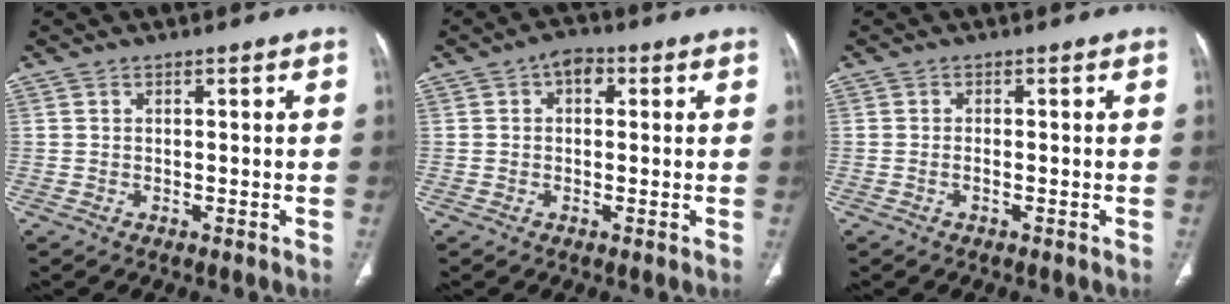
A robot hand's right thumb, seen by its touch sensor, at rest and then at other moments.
{"total": 3.4, "force": [1.0, 2.4, 2.2], "torque": [-0.019, 0.010, 0.009]}
{"total": 0.7, "force": [-0.3, 0.2, 0.6], "torque": [-0.015, 0.003, -0.004]}